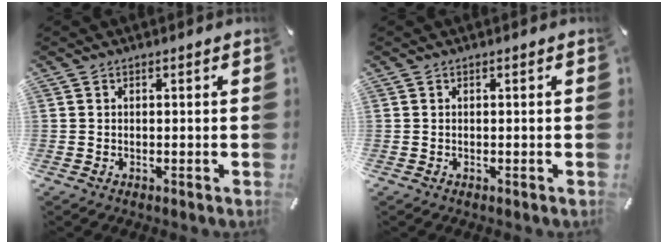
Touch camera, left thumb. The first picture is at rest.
{"total": 0.0}